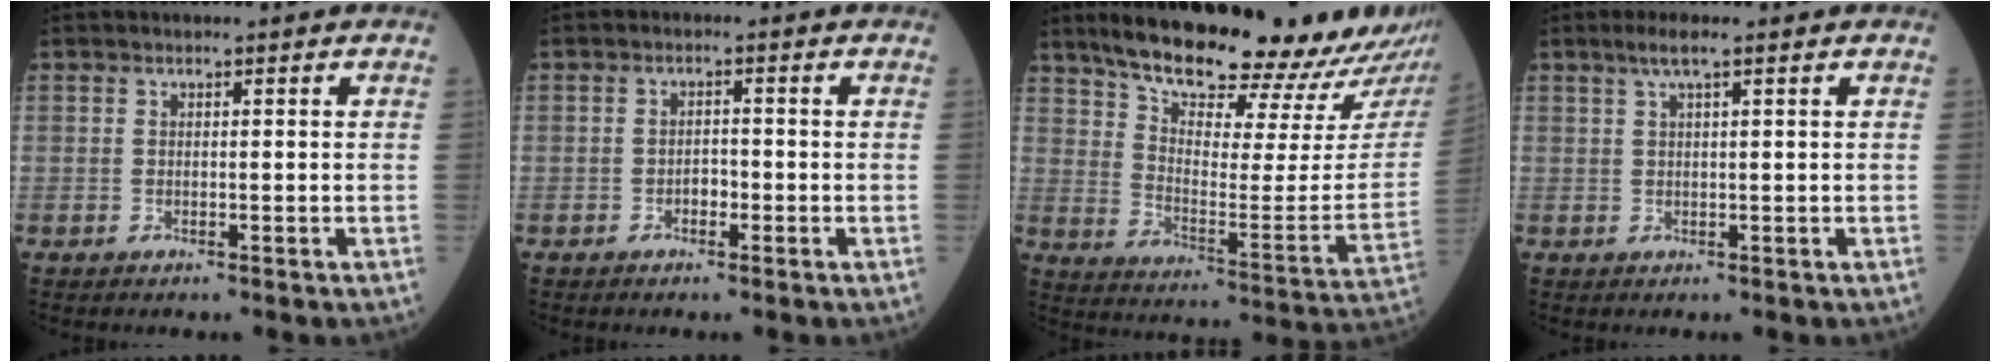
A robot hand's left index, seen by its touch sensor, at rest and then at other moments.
{"total": 1.7, "force": [-0.8, 1.0, 1.2], "torque": [-0.015, 0.005, -0.016]}
{"total": 26.2, "force": [22.9, 4.3, 12.0], "torque": [-0.181, -0.058, 0.308]}
{"total": 2.7, "force": [1.6, -0.1, 2.1], "torque": [-0.049, 0.010, 0.033]}